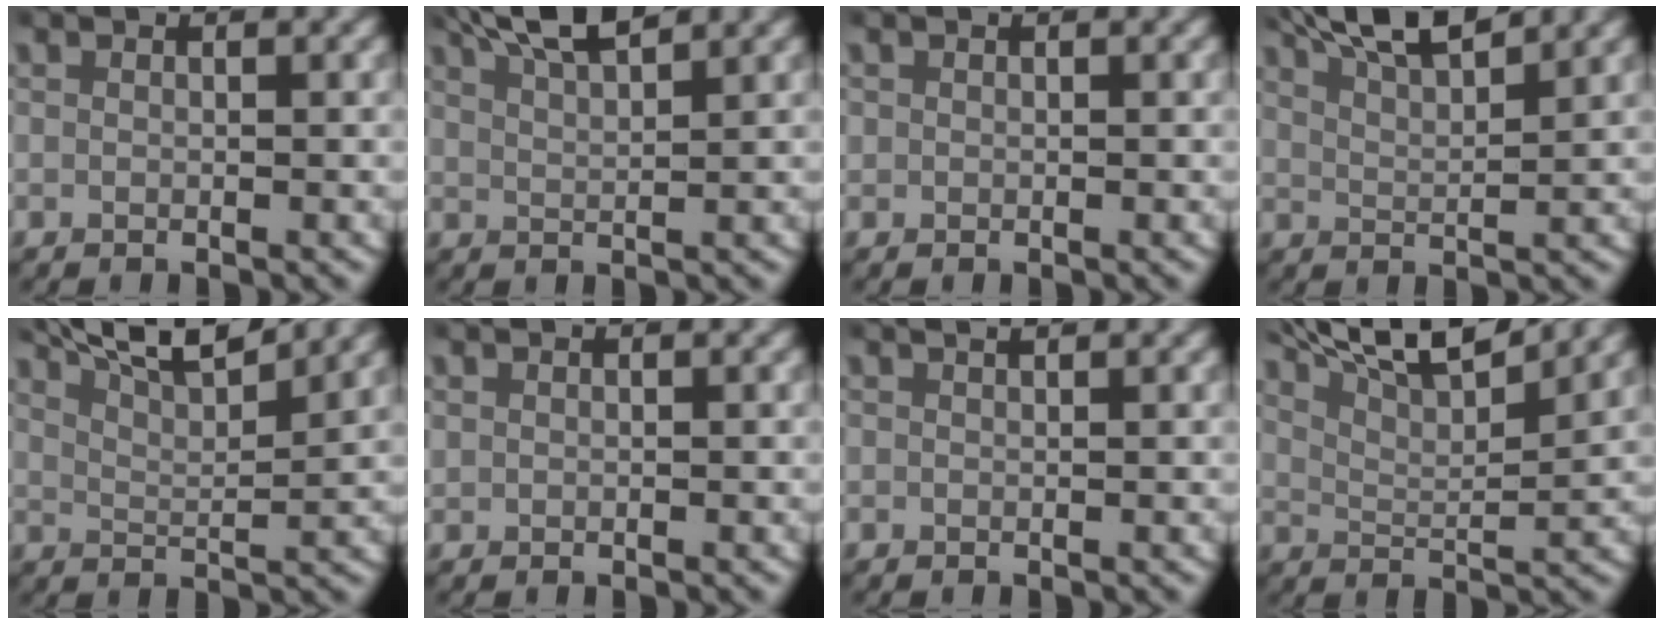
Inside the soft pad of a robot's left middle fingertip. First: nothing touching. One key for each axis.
{"total": 5.0, "fx": 4.2, "fy": 0.9, "fz": 2.5, "tx": -0.053, "ty": 0.006, "tz": 0.076}
{"total": 0.6, "fx": 0.2, "fy": 0.5, "fz": 0.1, "tx": -0.007, "ty": -0.002, "tz": 0.003}
{"total": 6.5, "fx": 5.4, "fy": 1.5, "fz": 3.2, "tx": -0.064, "ty": 0.006, "tz": 0.091}
{"total": 8.1, "fx": 6.9, "fy": 1.7, "fz": 4.0, "tx": -0.070, "ty": 0.014, "tz": 0.108}
{"total": 0.6, "fx": 0.4, "fy": 0.4, "fz": 0.2, "tx": -0.007, "ty": 0.003, "tz": 0.008}
{"total": 0.7, "fx": 0.6, "fy": 0.0, "fz": 0.3, "tx": -0.003, "ty": 0.003, "tz": 0.012}
{"total": 10.3, "fx": 8.4, "fy": 2.5, "fz": 5.5, "tx": -0.086, "ty": 0.027, "tz": 0.124}